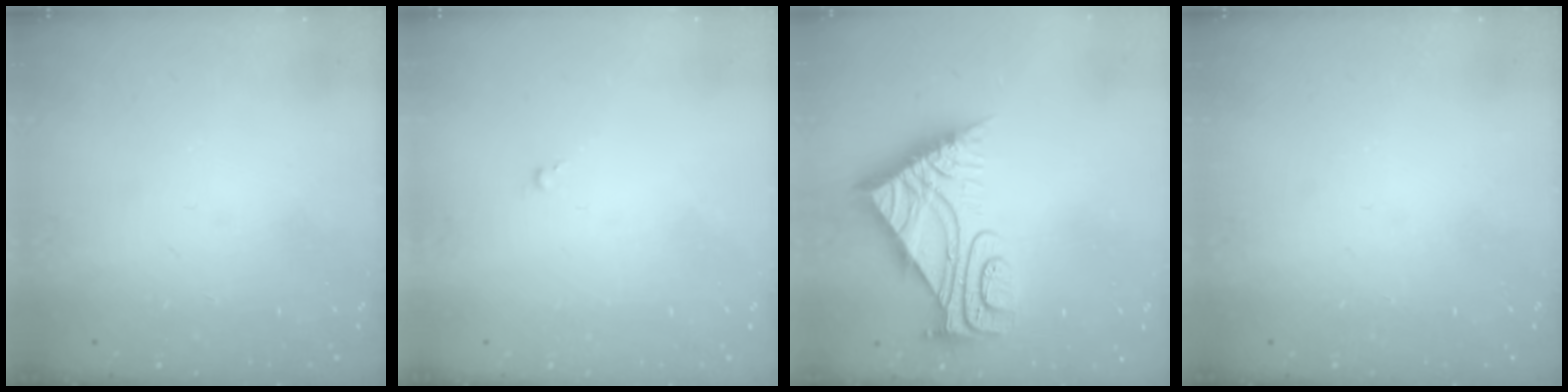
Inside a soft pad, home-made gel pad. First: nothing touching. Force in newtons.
{"total": 0.0}
{"total": 10.2, "press": 10.2, "slide": 0.8}
{"total": 0.0}